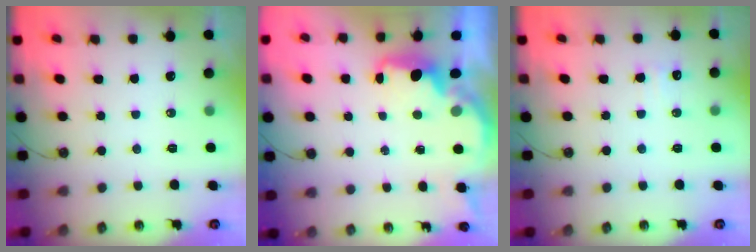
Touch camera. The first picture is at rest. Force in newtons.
{"total": 2.3, "press": 2.1, "slide": 0.8}
{"total": 5.4, "press": 5.2, "slide": 1.2}